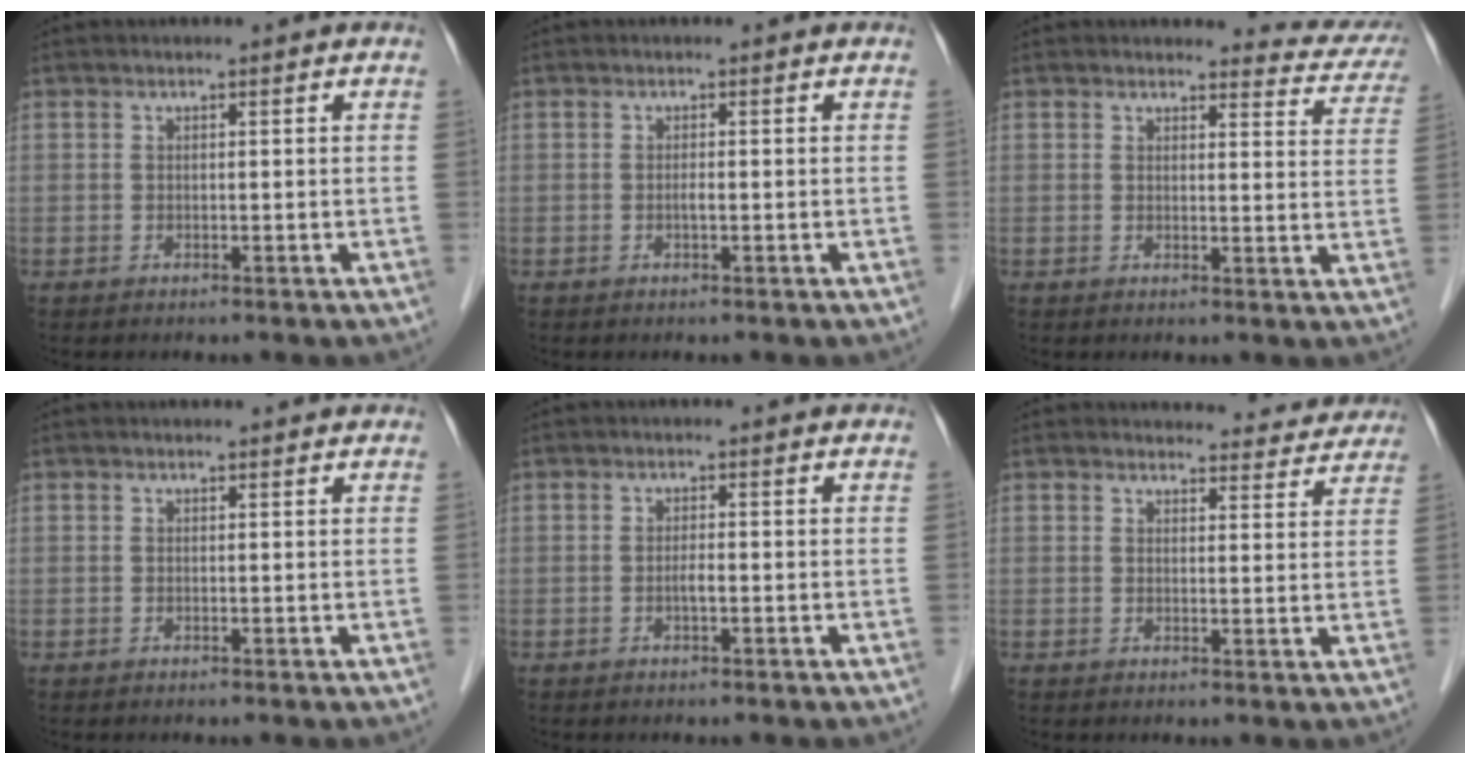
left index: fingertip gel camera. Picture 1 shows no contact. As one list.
[{"total": 0.7, "force": [-0.5, 0.1, 0.5], "torque": [-0.009, -0.003, -0.011]}, {"total": 6.8, "force": [6.6, 1.5, -0.3], "torque": [0.024, -0.038, 0.045]}, {"total": 1.2, "force": [1.2, 0.3, 0.3], "torque": [-0.011, 0.005, 0.008]}, {"total": 1.2, "force": [-0.7, 0.2, 1.0], "torque": [-0.020, -0.002, -0.014]}, {"total": 8.6, "force": [8.3, 2.4, 0.3], "torque": [0.032, -0.009, 0.070]}]